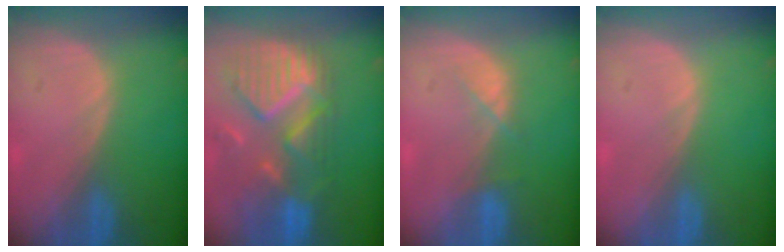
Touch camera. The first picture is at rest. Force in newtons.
{"total": 11.7, "press": 10.3, "slide": 5.6}
{"total": 2.4, "press": 2.3, "slide": 0.5}
{"total": 0.0}